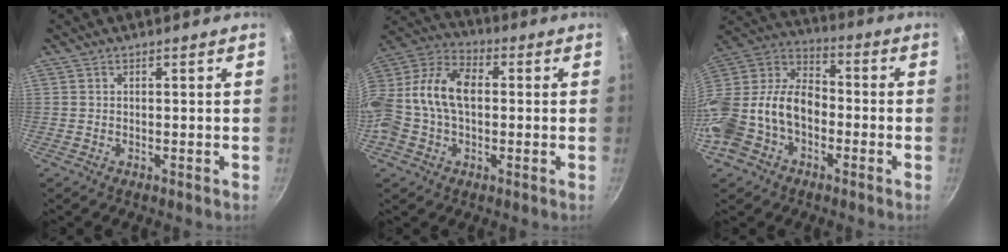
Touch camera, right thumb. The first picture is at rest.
{"total": 15.4, "force": [0.1, 10.4, 11.3], "torque": [-0.198, 0.040, -0.019]}
{"total": 20.6, "force": [-5.2, 14.6, 13.5], "torque": [-0.259, 0.066, -0.115]}